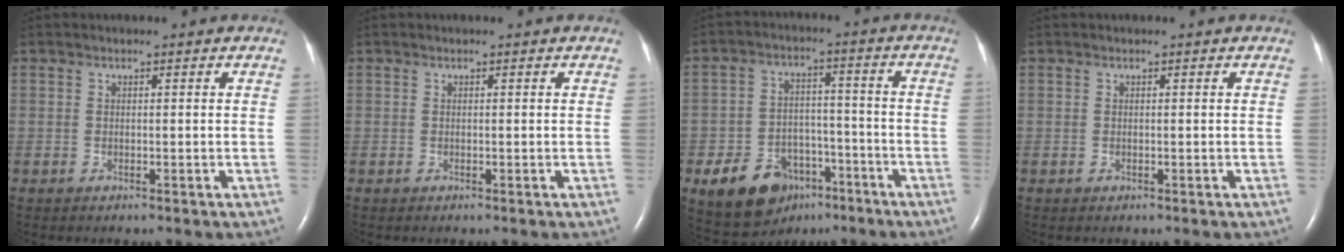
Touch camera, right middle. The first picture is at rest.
{"total": 0.0}
{"total": 11.2, "force": [-6.3, 7.5, 5.4], "torque": [-0.104, 0.014, -0.093]}
{"total": 0.0}